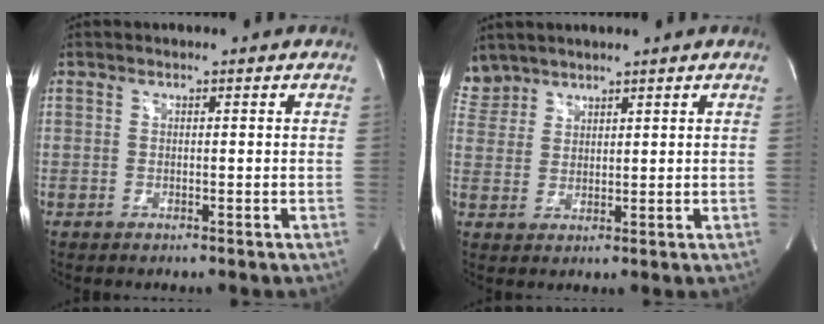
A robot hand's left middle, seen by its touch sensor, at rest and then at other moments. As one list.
[{"total": 4.4, "force": [4.0, 1.8, -0.3], "torque": [0.004, 0.012, 0.088]}]